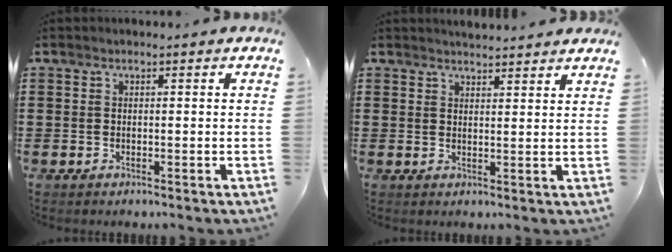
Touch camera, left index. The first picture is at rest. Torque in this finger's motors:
{"motor_torque": [1.04, -1.10, 0.29, 0.05]}